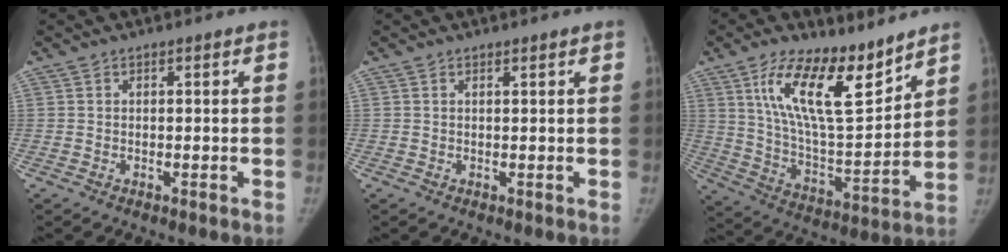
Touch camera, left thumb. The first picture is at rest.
{"total": 0.7, "force": [0.5, 0.0, 0.5], "torque": [-0.005, 0.000, 0.008]}
{"total": 18.2, "force": [11.4, 6.5, 12.7], "torque": [-0.185, -0.072, 0.213]}